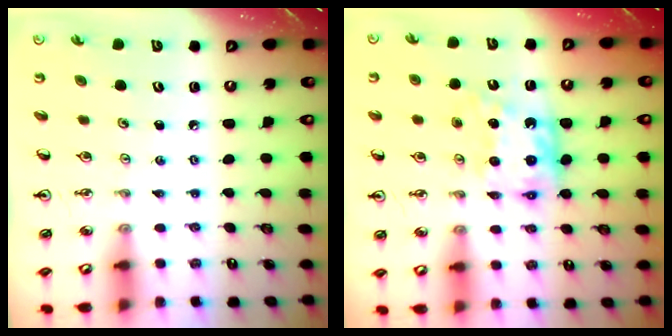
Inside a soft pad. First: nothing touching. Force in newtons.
{"total": 10.6, "press": 10.6, "slide": 0.4}